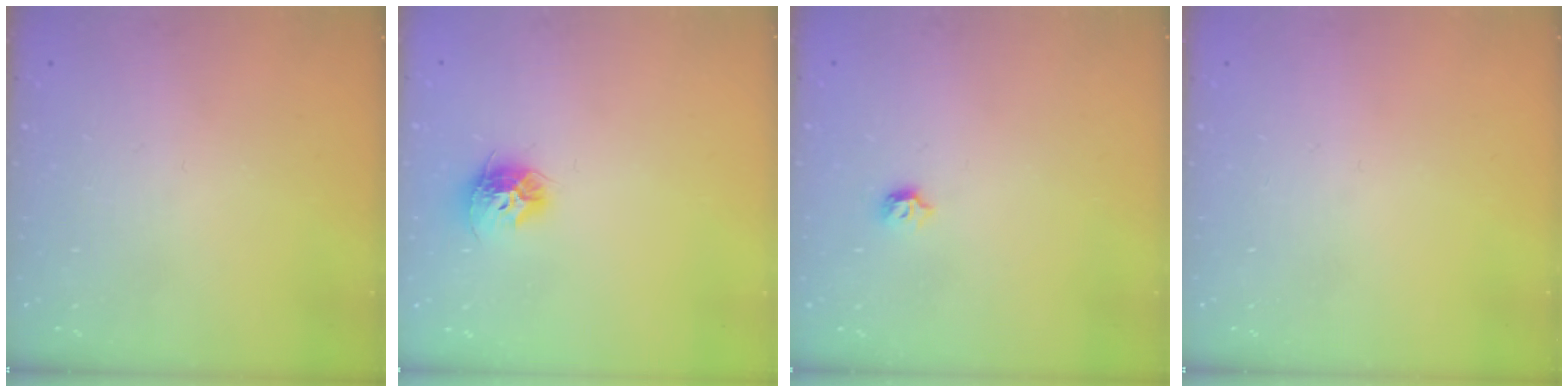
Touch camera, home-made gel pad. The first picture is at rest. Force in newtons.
{"total": 9.9, "press": 9.8, "slide": 0.5}
{"total": 3.8, "press": 3.7, "slide": 0.8}
{"total": 0.0}